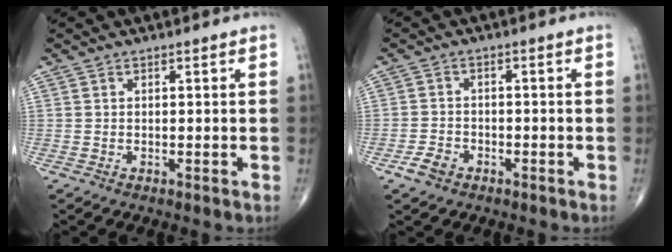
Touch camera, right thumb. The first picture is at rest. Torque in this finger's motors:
{"motor_torque": [1.37, 1.21, -0.06, -0.47, -0.07]}